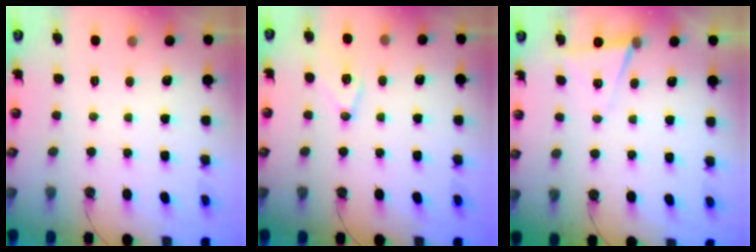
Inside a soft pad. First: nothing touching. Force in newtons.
{"total": 11.1, "press": 11.0, "slide": 1.7}
{"total": 6.3, "press": 4.4, "slide": 4.5}